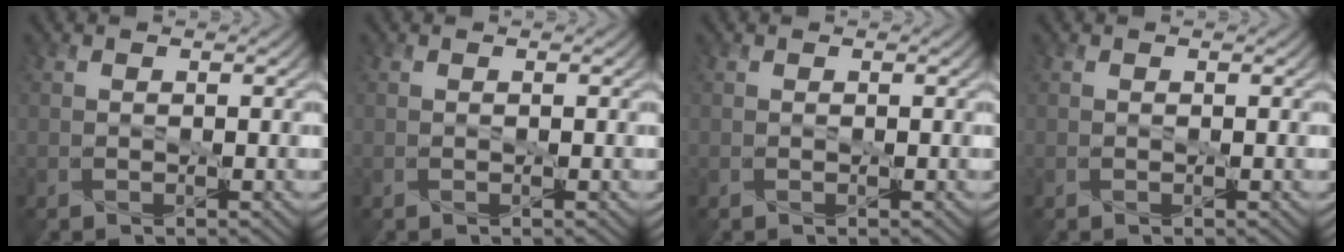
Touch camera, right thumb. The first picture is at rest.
{"total": 0.0}
{"total": 0.0}
{"total": 0.0}